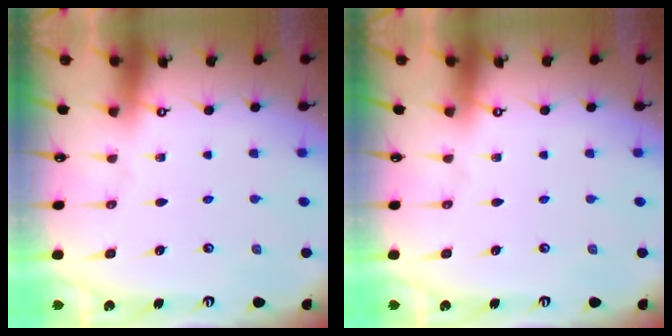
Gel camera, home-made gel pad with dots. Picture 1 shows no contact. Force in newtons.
{"total": 0.0}